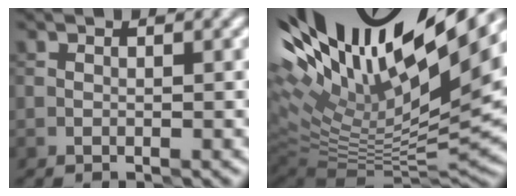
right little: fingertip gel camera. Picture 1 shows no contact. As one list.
[{"total": 16.6, "force": [7.6, 4.2, 14.2], "torque": [-0.255, 0.016, 0.154]}]